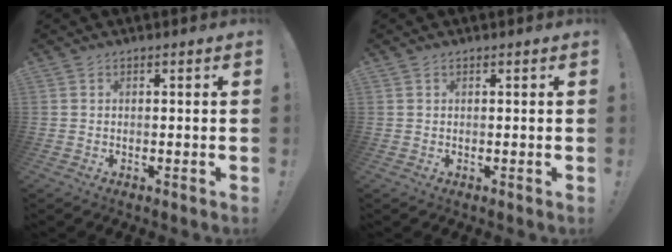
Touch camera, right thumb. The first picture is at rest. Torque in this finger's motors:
{"motor_torque": [-0.09, 0.23, -0.20, 0.05, 0.04]}